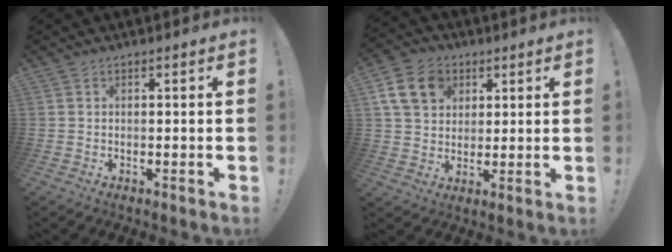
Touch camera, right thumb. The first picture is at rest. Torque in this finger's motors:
{"motor_torque": [1.03, 1.66, 0.26, -0.16, 0.13]}